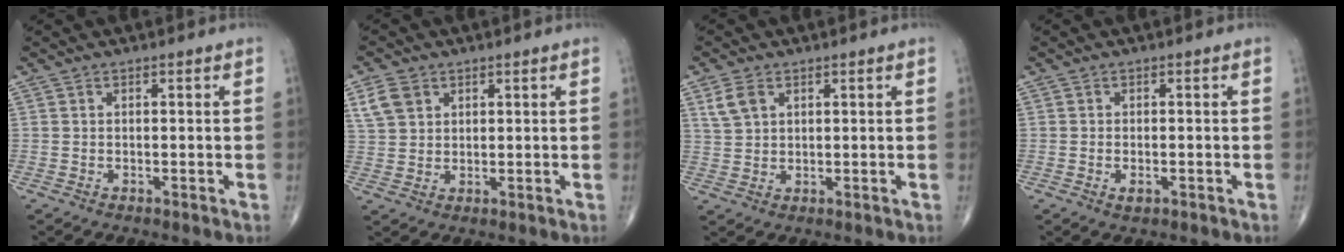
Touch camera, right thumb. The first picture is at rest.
{"total": 5.2, "force": [2.5, 3.8, 2.5], "torque": [-0.039, -0.003, 0.054]}
{"total": 4.1, "force": [2.0, 2.7, 2.4], "torque": [-0.045, -0.002, 0.047]}
{"total": 1.6, "force": [-0.6, 0.8, 1.2], "torque": [-0.022, 0.000, -0.008]}